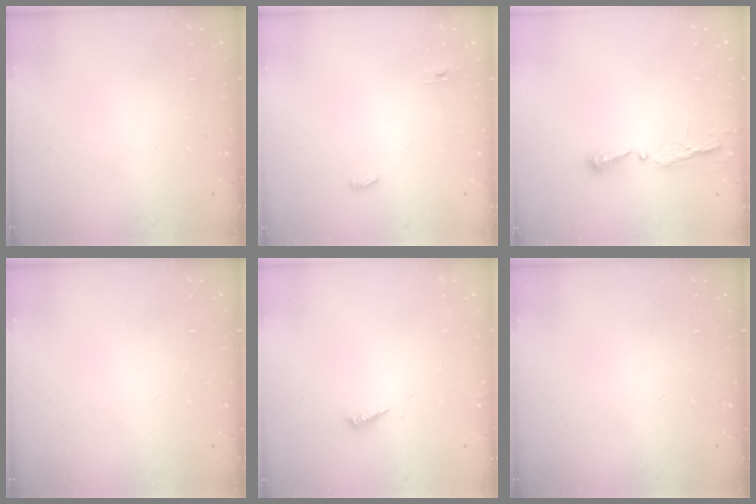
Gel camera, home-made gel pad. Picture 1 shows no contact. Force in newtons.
{"total": 3.5, "press": 3.4, "slide": 0.9}
{"total": 4.5, "press": 4.5, "slide": 0.4}
{"total": 0.0}
{"total": 2.0, "press": 2.0, "slide": 0.2}
{"total": 0.0}